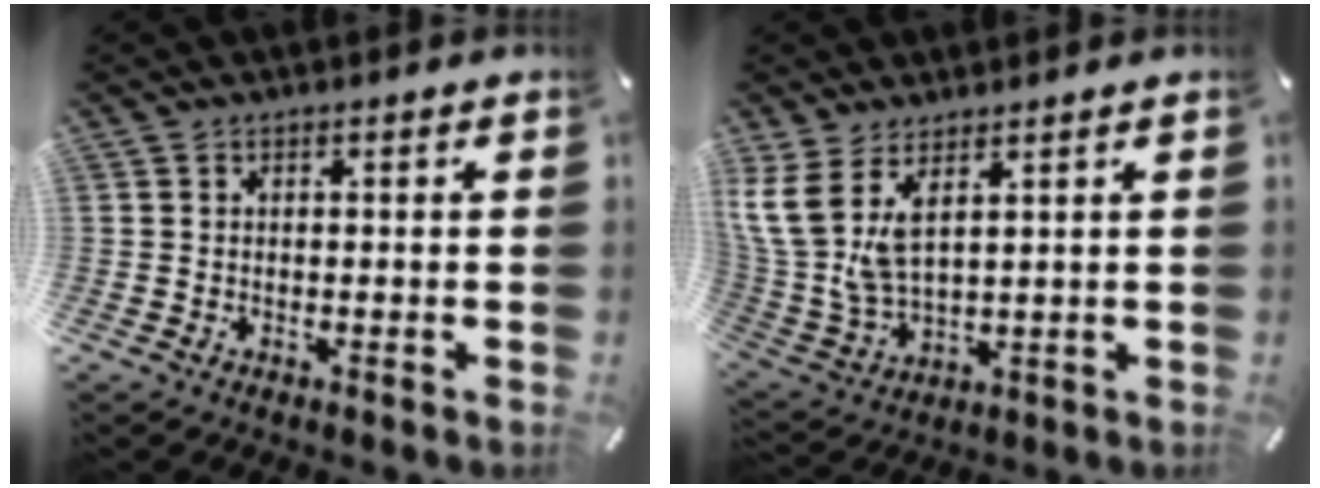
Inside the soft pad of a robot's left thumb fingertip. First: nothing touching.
{"total": 9.7, "force": [5.4, 4.5, 6.7], "torque": [-0.174, -0.037, 0.100]}